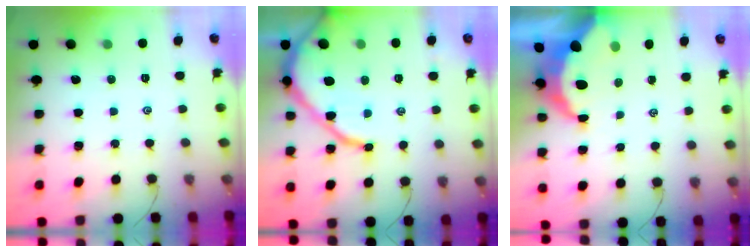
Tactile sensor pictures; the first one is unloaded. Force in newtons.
{"total": 11.7, "press": 11.6, "slide": 1.4}
{"total": 8.7, "press": 8.6, "slide": 0.8}